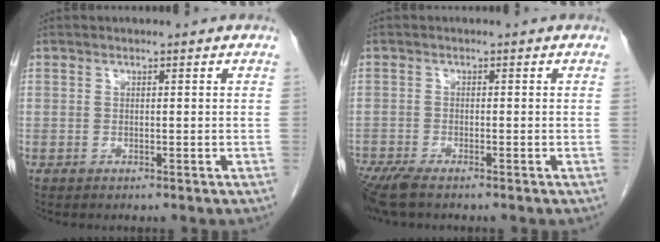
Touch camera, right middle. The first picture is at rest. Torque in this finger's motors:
{"motor_torque": [1.19, -0.94, 0.41, 0.12]}